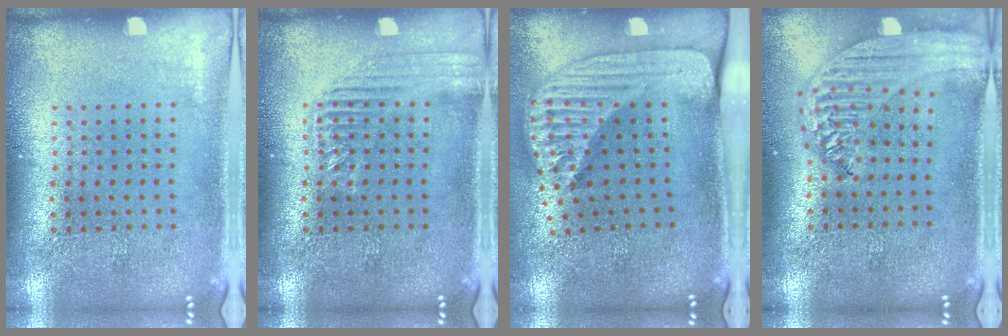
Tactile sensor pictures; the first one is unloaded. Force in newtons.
{"total": 1.7, "press": 1.6, "slide": 0.2}
{"total": 2.5, "press": 1.8, "slide": 1.8}
{"total": 2.2, "press": 2.0, "slide": 0.9}